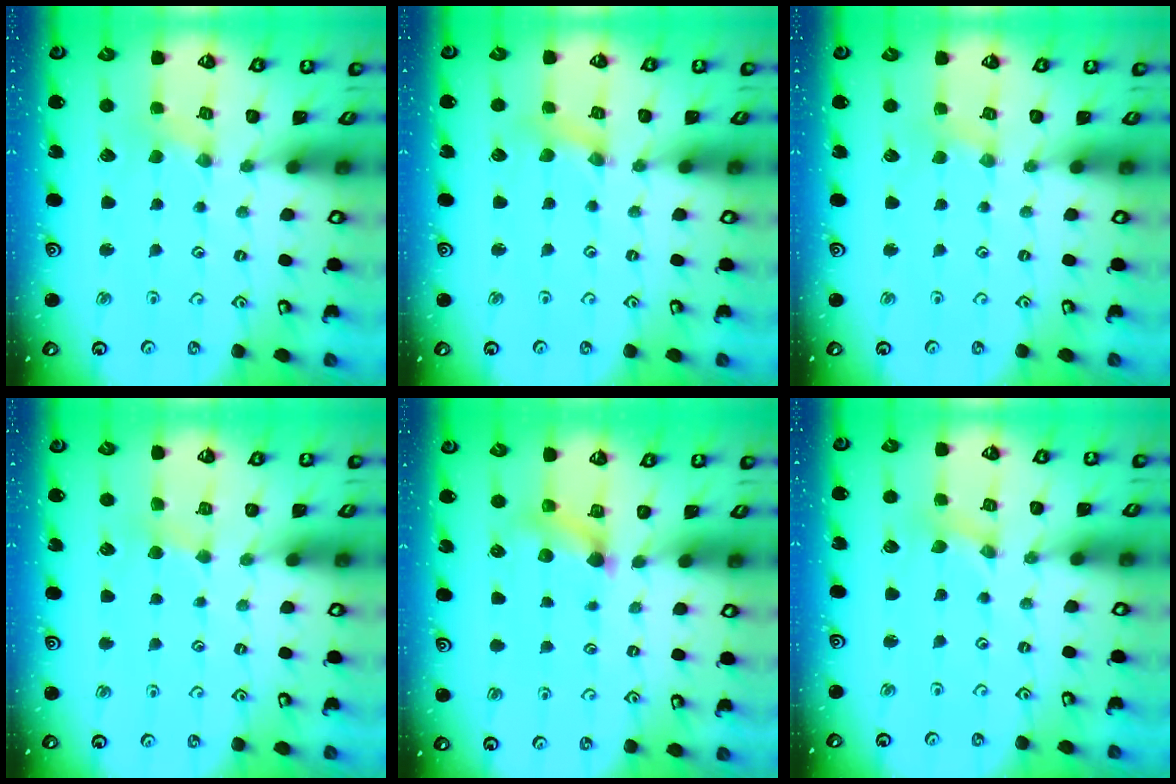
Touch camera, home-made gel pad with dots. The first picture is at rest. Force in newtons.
{"total": 1.8, "press": 1.8, "slide": 0.3}
{"total": 1.5, "press": 1.5, "slide": 0.3}
{"total": 2.8, "press": 2.8, "slide": 0.3}
{"total": 6.1, "press": 6.0, "slide": 0.9}
{"total": 0.0}